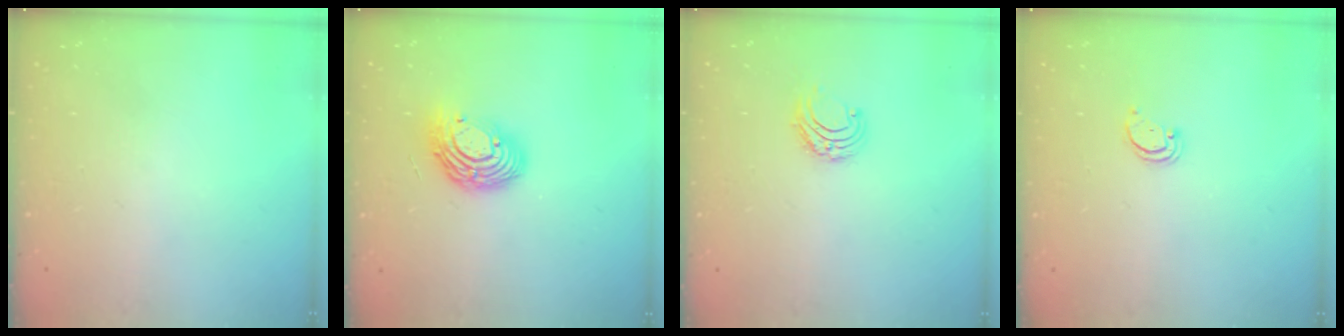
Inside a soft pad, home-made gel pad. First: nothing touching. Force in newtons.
{"total": 12.1, "press": 12.1, "slide": 1.0}
{"total": 6.3, "press": 6.3, "slide": 0.5}
{"total": 1.5, "press": 1.5, "slide": 0.1}